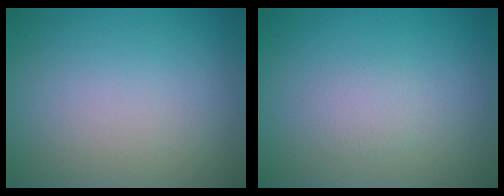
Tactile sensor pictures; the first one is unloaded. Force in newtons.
{"total": 1.1, "press": 1.1, "slide": 0.1}